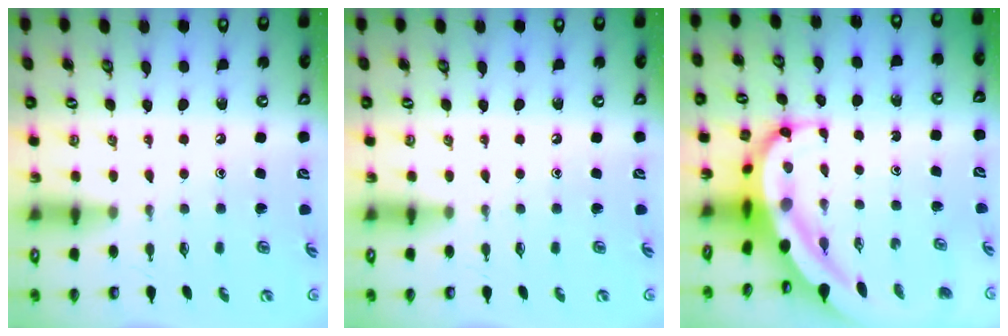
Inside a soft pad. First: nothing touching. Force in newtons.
{"total": 0.0}
{"total": 10.0, "press": 9.8, "slide": 2.1}